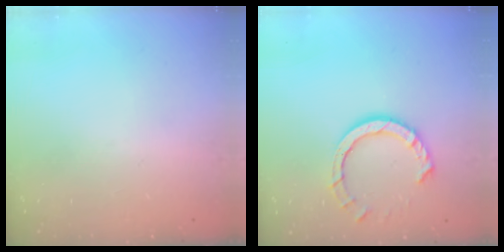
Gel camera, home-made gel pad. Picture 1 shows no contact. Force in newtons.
{"total": 8.9, "press": 8.8, "slide": 0.8}